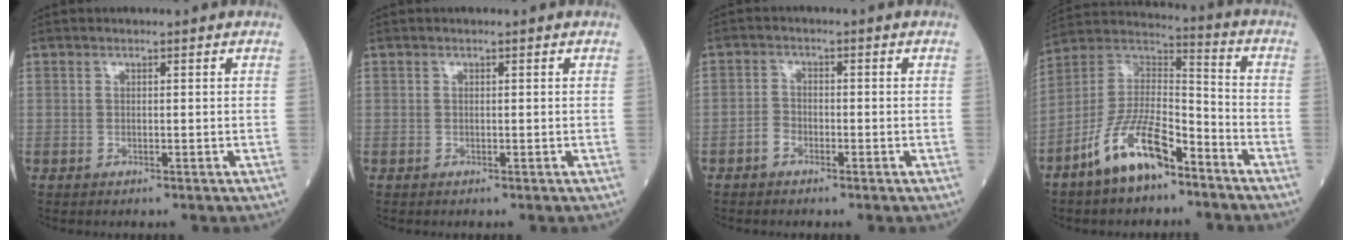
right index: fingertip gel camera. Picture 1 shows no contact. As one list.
[{"total": 0.0}, {"total": 2.0, "force": [-1.2, 1.3, 0.9], "torque": [-0.012, 0.007, -0.025]}, {"total": 12.8, "force": [-8.1, 4.4, 8.9], "torque": [-0.186, 0.009, -0.154]}]